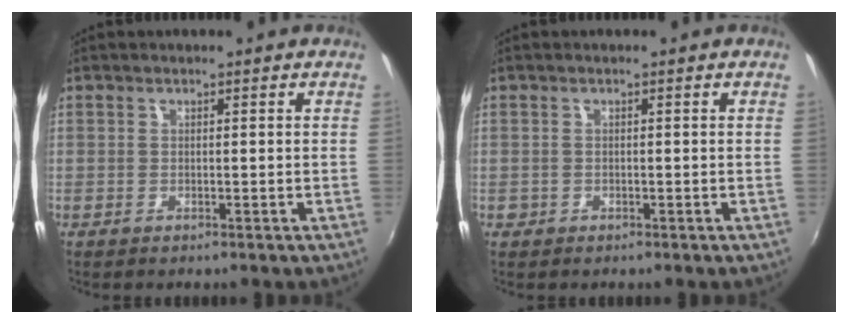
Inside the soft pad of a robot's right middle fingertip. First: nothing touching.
{"total": 0.9, "force": [-0.5, 0.8, 0.1], "torque": [-0.003, -0.003, -0.007]}